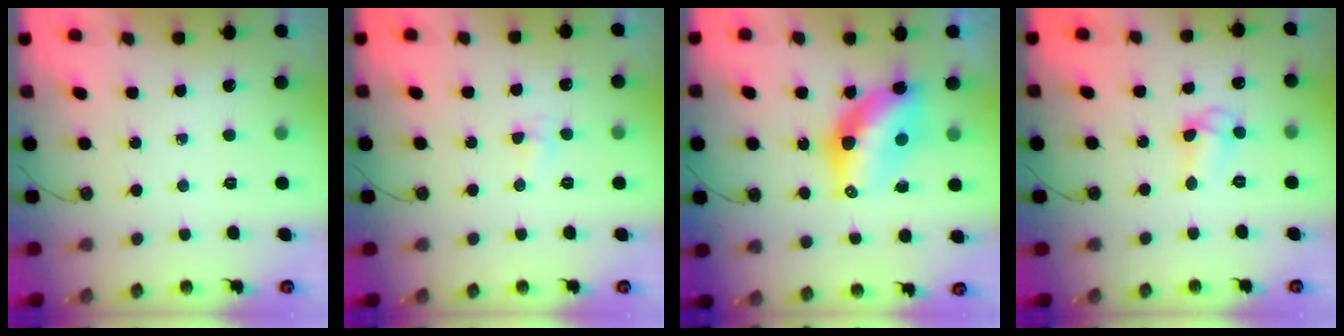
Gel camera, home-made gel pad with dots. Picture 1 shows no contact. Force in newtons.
{"total": 2.8, "press": 2.7, "slide": 0.5}
{"total": 10.4, "press": 10.4, "slide": 0.8}
{"total": 7.3, "press": 7.3, "slide": 0.5}